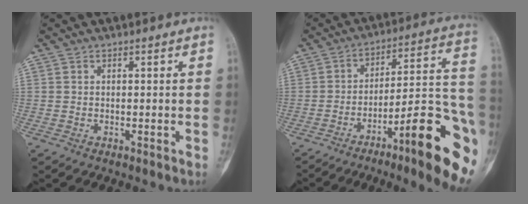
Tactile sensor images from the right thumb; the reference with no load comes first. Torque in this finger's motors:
{"motor_torque": [0.75, 0.84, 1.26, -1.31, 0.13]}